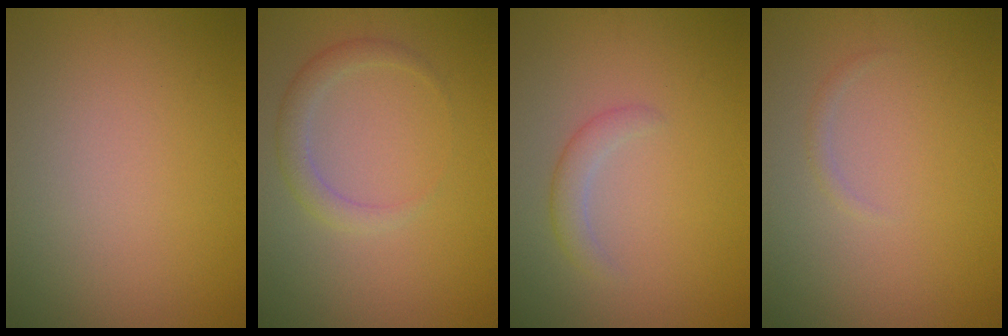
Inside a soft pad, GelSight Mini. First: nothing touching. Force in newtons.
{"total": 2.1, "press": 2.1, "slide": 0.1}
{"total": 1.7, "press": 1.7, "slide": 0.1}
{"total": 0.6, "press": 0.6, "slide": 0.0}